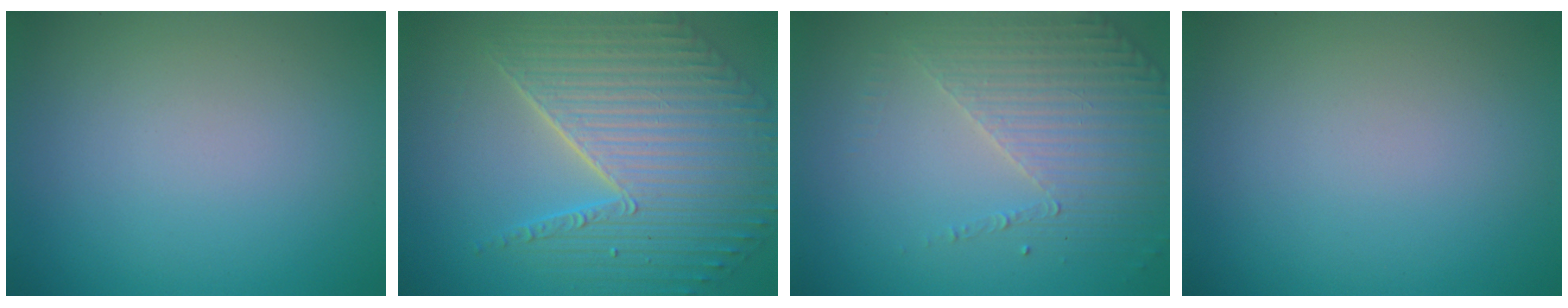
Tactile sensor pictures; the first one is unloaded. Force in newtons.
{"total": 7.6, "press": 5.8, "slide": 4.9}
{"total": 4.3, "press": 3.2, "slide": 2.9}
{"total": 0.0}